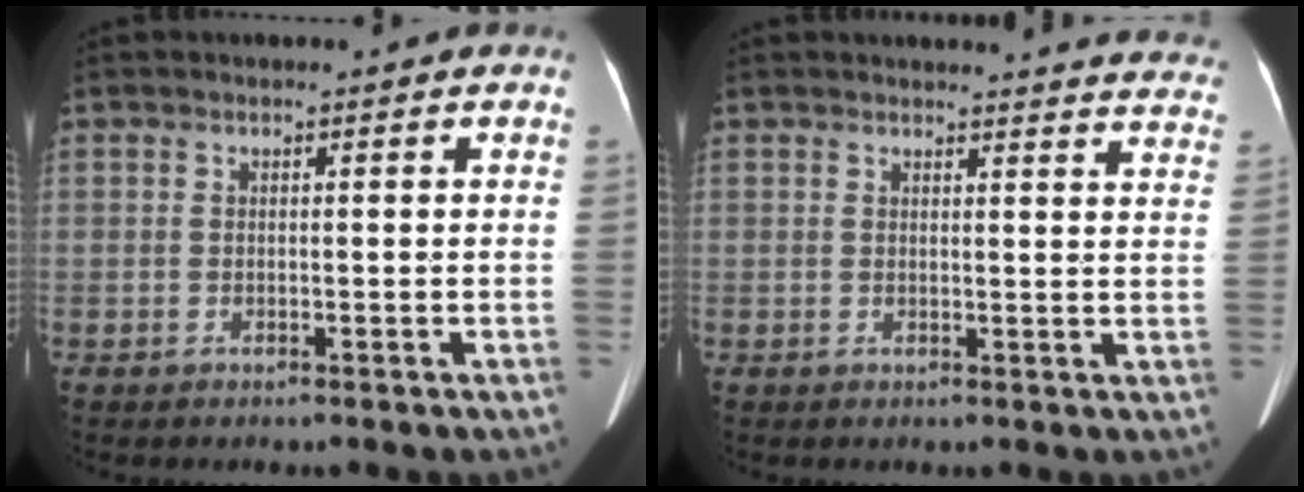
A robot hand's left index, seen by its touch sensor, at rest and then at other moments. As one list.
[{"total": 19.7, "force": [19.2, 2.9, 3.7], "torque": [-0.026, -0.064, 0.195]}]